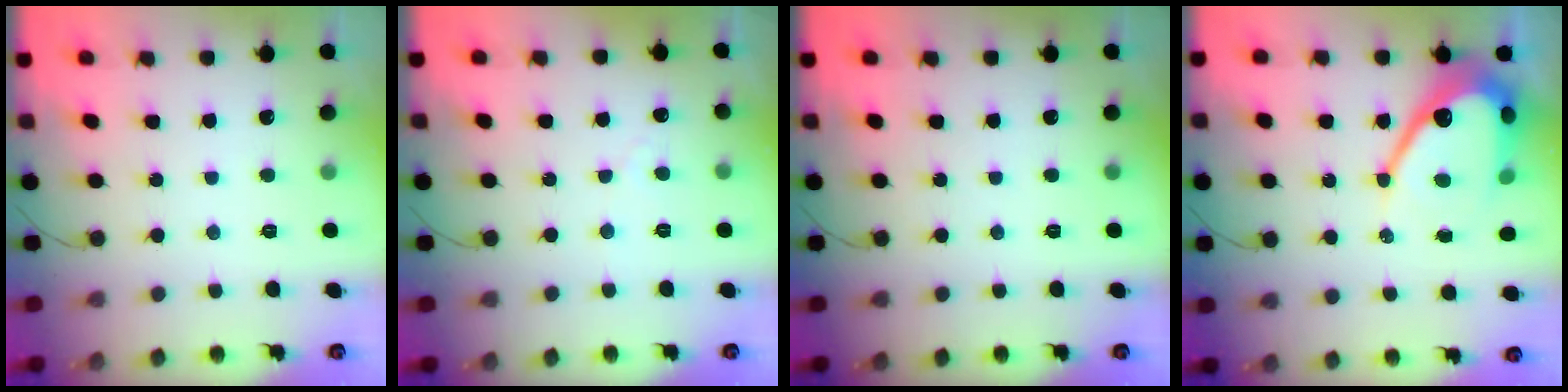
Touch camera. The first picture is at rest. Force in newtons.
{"total": 1.9, "press": 1.9, "slide": 0.1}
{"total": 0.0}
{"total": 13.6, "press": 13.5, "slide": 1.1}